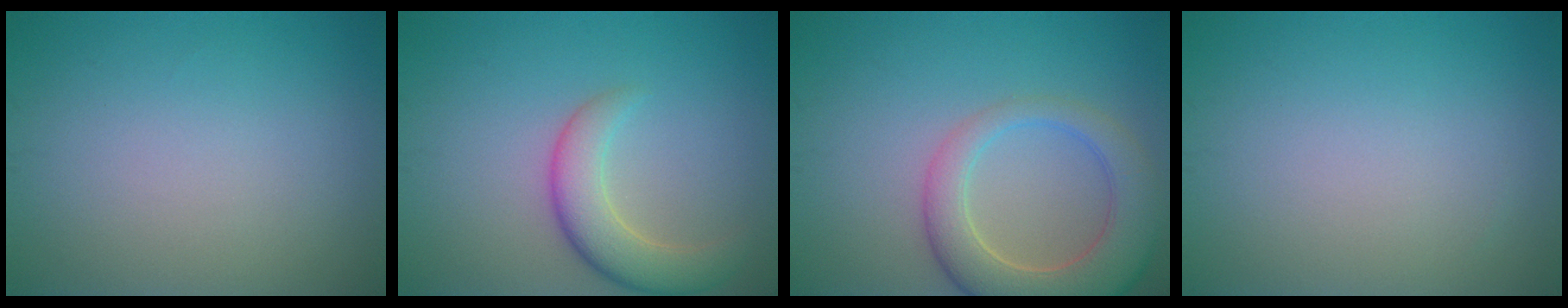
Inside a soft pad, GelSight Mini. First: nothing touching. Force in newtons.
{"total": 4.5, "press": 4.4, "slide": 0.4}
{"total": 6.8, "press": 6.8, "slide": 0.6}
{"total": 0.0}